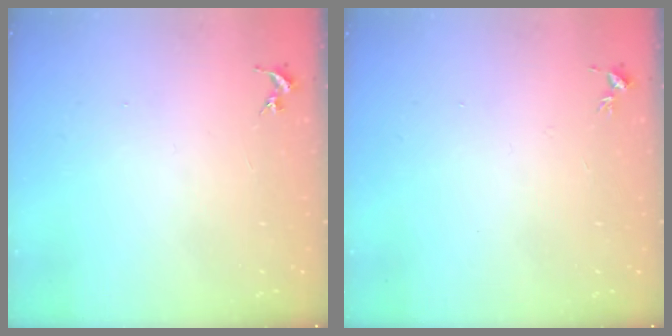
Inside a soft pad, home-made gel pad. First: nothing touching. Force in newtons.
{"total": 3.4, "press": 3.3, "slide": 0.5}